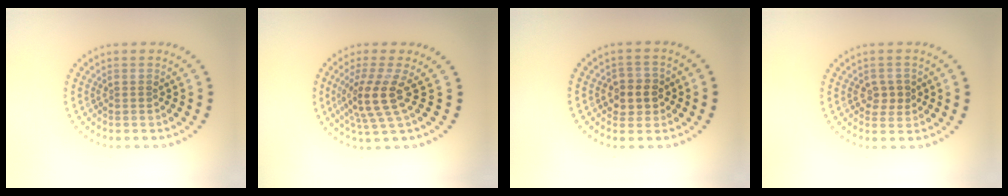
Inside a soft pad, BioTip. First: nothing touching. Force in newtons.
{"total": 4.2, "press": 3.1, "slide": 2.8}
{"total": 2.7, "press": 2.6, "slide": 0.7}
{"total": 1.9, "press": 1.8, "slide": 0.3}